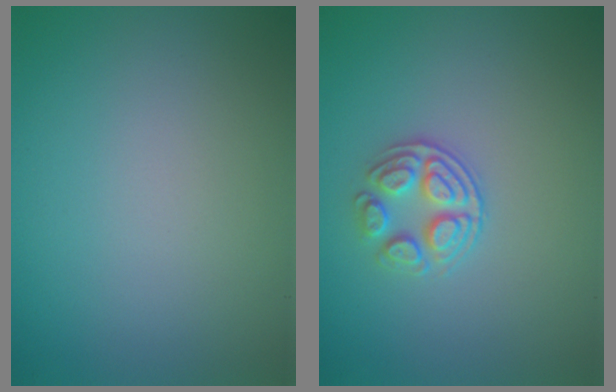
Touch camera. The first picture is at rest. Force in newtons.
{"total": 2.9, "press": 2.6, "slide": 1.3}